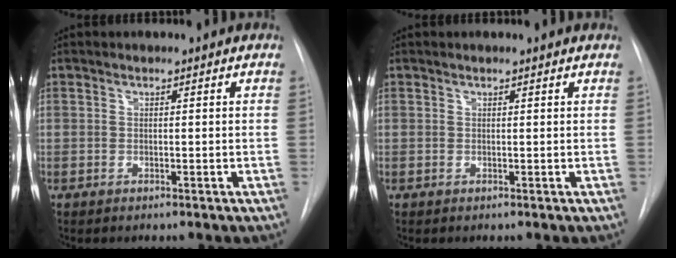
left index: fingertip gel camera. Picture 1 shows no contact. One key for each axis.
{"total": 0.9, "fx": 0.8, "fy": -0.1, "fz": 0.2, "tx": -0.008, "ty": 0.006, "tz": 0.013}